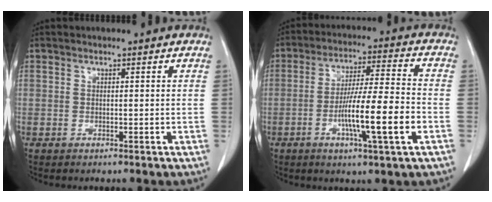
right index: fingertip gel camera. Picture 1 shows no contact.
{"total": 12.3, "force": [-3.8, 0.2, 11.7], "torque": [-0.205, -0.006, -0.069]}